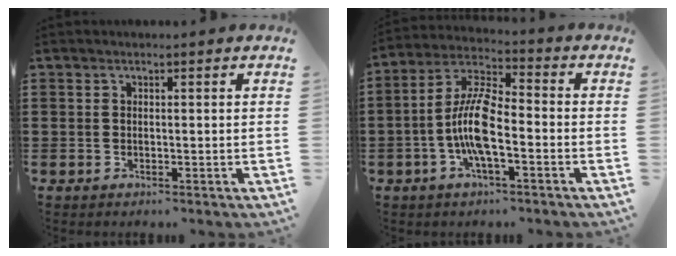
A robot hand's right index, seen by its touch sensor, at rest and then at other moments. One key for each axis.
{"total": 9.5, "fx": -2.4, "fy": 2.8, "fz": 8.8, "tx": -0.203, "ty": -0.013, "tz": -0.052}